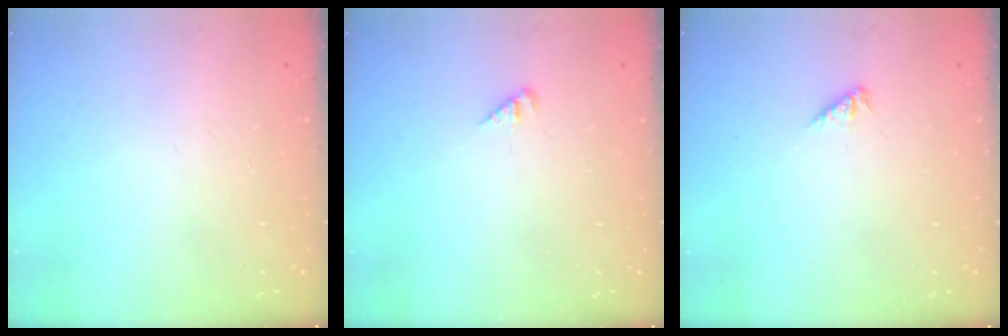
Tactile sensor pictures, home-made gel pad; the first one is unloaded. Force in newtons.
{"total": 3.0, "press": 2.9, "slide": 0.3}
{"total": 1.7, "press": 1.6, "slide": 0.4}